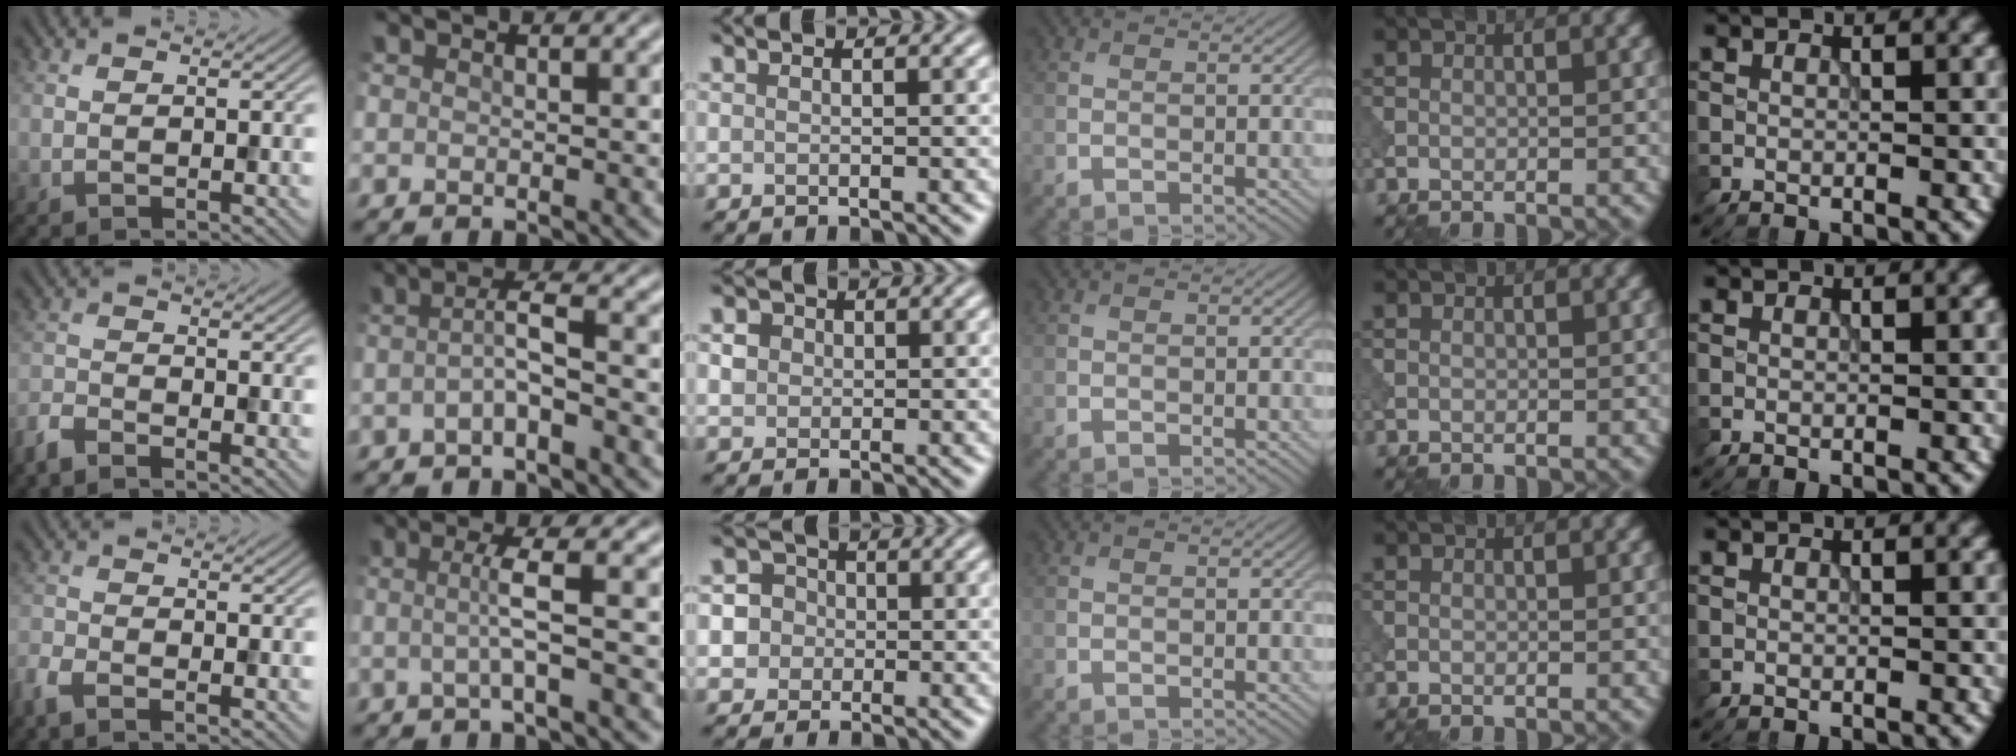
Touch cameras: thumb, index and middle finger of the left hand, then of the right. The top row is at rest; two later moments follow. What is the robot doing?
{"motion": "dispense", "object": "pipette"}